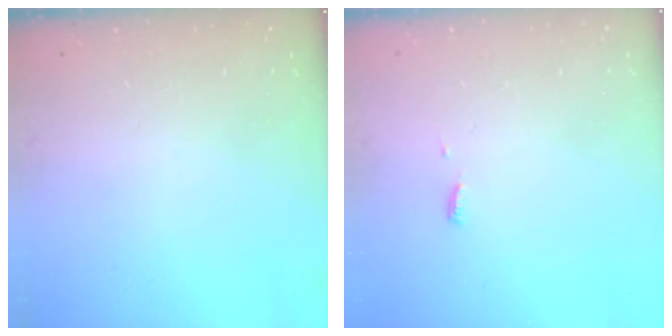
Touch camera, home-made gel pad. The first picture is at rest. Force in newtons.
{"total": 3.9, "press": 3.9, "slide": 0.5}